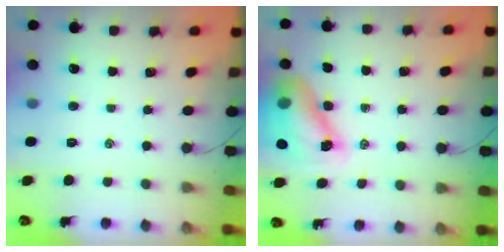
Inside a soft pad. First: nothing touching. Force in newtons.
{"total": 12.4, "press": 11.9, "slide": 3.7}